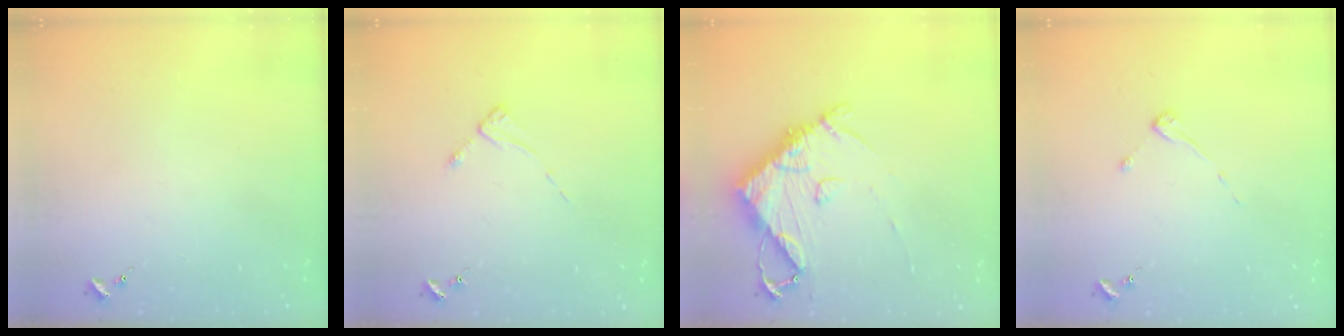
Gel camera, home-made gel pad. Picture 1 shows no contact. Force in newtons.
{"total": 2.2, "press": 2.2, "slide": 0.4}
{"total": 11.0, "press": 10.9, "slide": 1.4}
{"total": 2.7, "press": 2.7, "slide": 0.3}